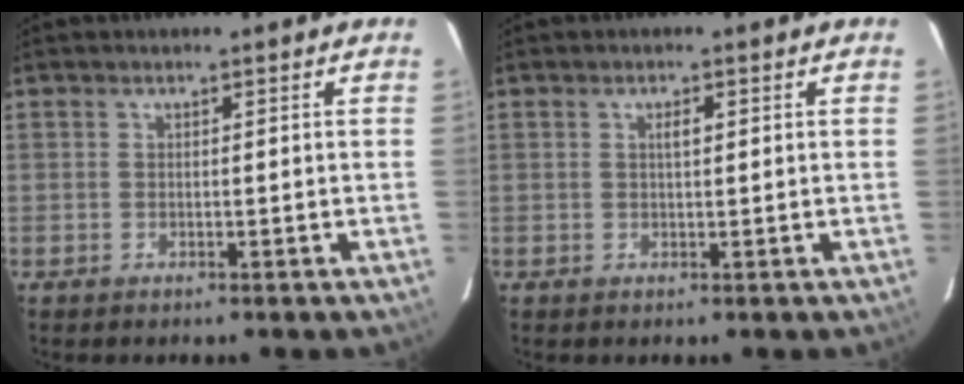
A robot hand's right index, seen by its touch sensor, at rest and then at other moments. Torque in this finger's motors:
{"motor_torque": [0.05, 0.07, 0.01, 0.03]}